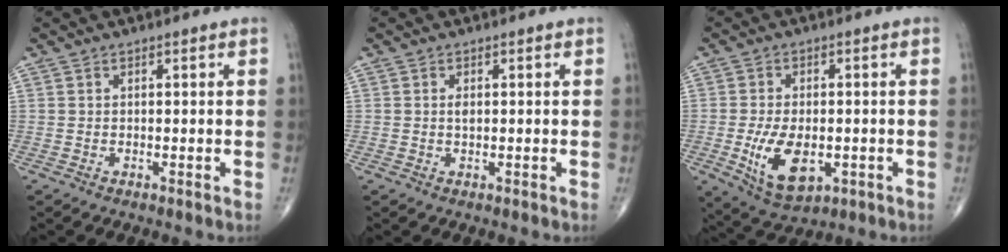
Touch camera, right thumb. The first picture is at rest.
{"total": 1.1, "force": [0.2, 0.6, 1.0], "torque": [-0.017, -0.001, 0.003]}
{"total": 10.4, "force": [-2.4, 5.7, 8.3], "torque": [-0.142, -0.008, -0.027]}